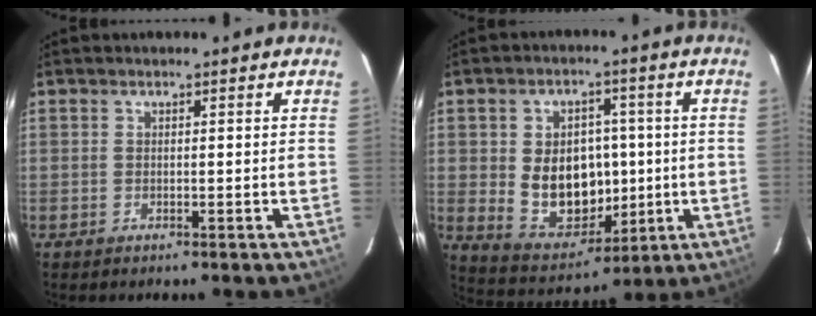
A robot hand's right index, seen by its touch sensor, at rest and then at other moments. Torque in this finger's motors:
{"motor_torque": [0.67, -0.27, 0.58, 0.10]}